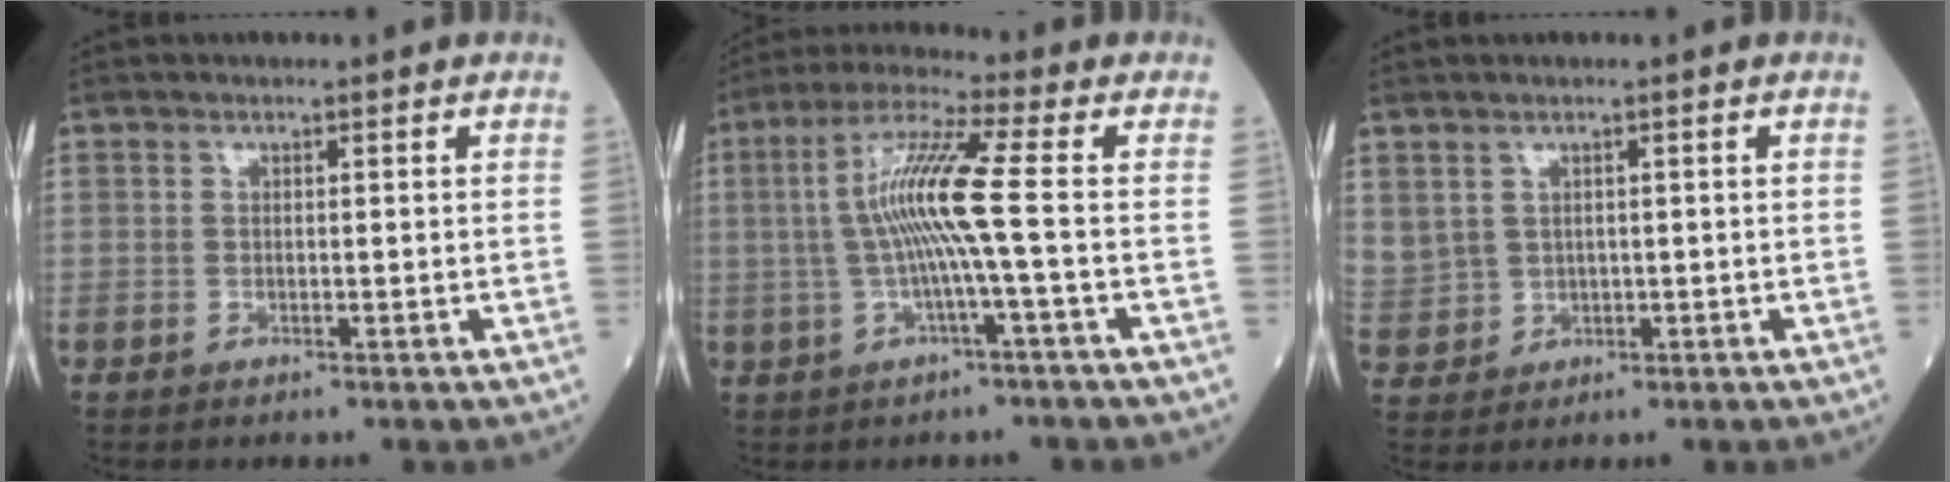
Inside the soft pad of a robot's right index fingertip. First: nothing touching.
{"total": 9.8, "force": [-0.3, -1.0, 9.8], "torque": [-0.195, 0.013, -0.007]}
{"total": 8.9, "force": [2.3, 8.0, 3.2], "torque": [-0.120, 0.019, 0.068]}